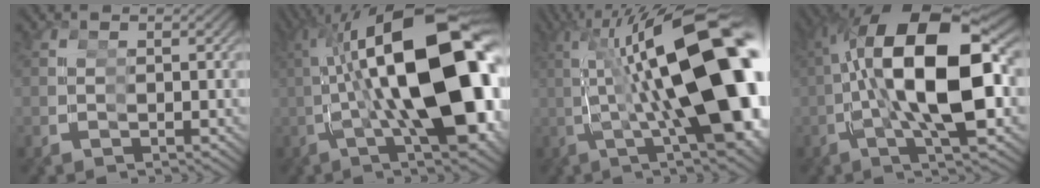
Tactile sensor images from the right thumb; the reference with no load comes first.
{"total": 24.7, "force": [1.3, 10.5, 22.2], "torque": [-0.355, -0.009, 0.039]}
{"total": 21.5, "force": [1.5, 8.5, 19.7], "torque": [-0.279, -0.002, 0.037]}
{"total": 18.0, "force": [1.0, 8.8, 15.6], "torque": [-0.270, 0.009, 0.021]}